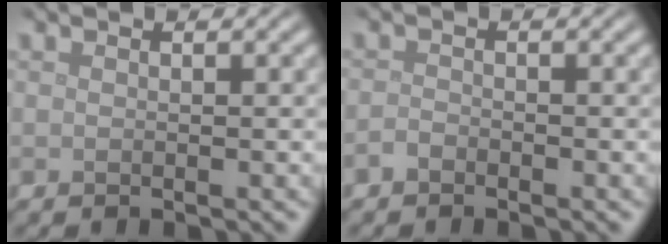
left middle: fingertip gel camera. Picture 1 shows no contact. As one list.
[{"total": 0.9, "force": [-0.7, 0.4, 0.3], "torque": [-0.007, 0.000, -0.016]}]